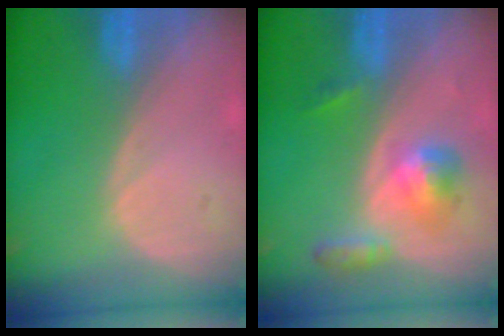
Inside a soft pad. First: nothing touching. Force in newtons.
{"total": 5.4, "press": 5.0, "slide": 2.2}